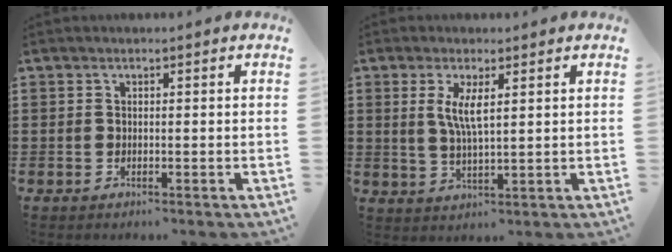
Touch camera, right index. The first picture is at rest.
{"total": 4.7, "force": [1.3, 1.1, 4.4], "torque": [-0.091, 0.001, 0.022]}